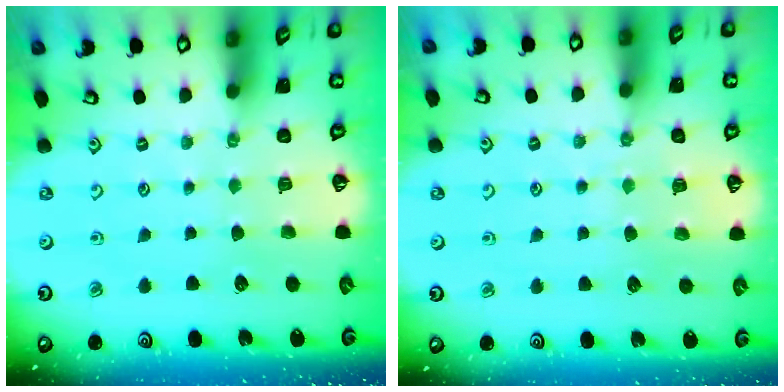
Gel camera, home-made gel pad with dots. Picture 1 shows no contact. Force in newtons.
{"total": 5.5, "press": 5.4, "slide": 0.6}